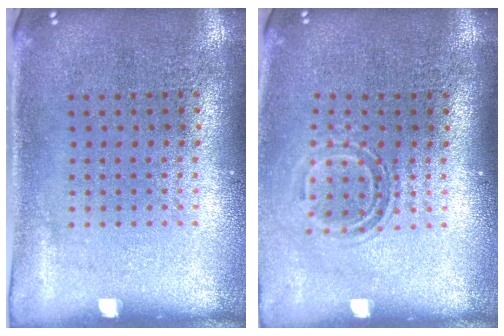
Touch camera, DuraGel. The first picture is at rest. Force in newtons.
{"total": 1.5, "press": 1.1, "slide": 1.1}